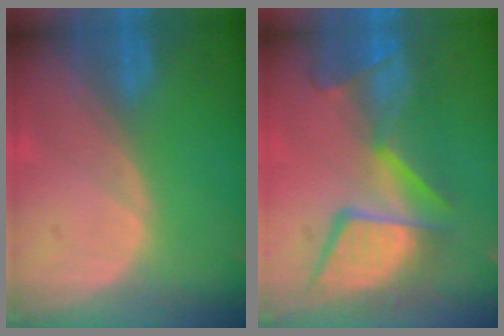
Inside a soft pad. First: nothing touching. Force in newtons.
{"total": 11.3, "press": 10.5, "slide": 4.2}